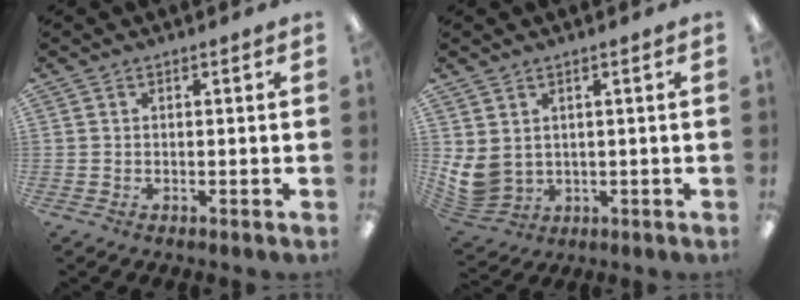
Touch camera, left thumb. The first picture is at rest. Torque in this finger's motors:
{"motor_torque": [0.77, 0.75, 0.70, -0.51, 0.03]}